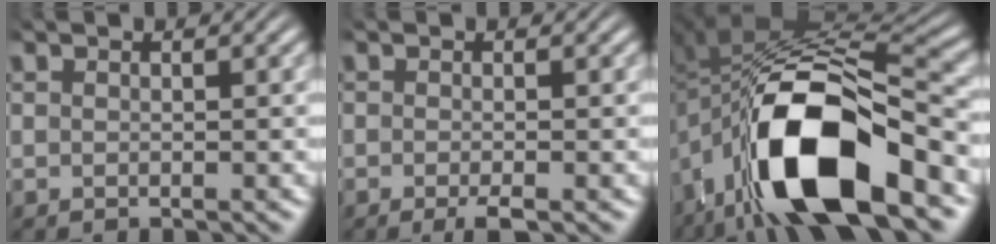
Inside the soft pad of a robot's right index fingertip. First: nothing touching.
{"total": 1.6, "force": [-1.0, 0.7, 1.0], "torque": [-0.016, 0.002, -0.021]}
{"total": 17.4, "force": [-4.0, 9.1, 14.3], "torque": [-0.265, -0.024, -0.053]}